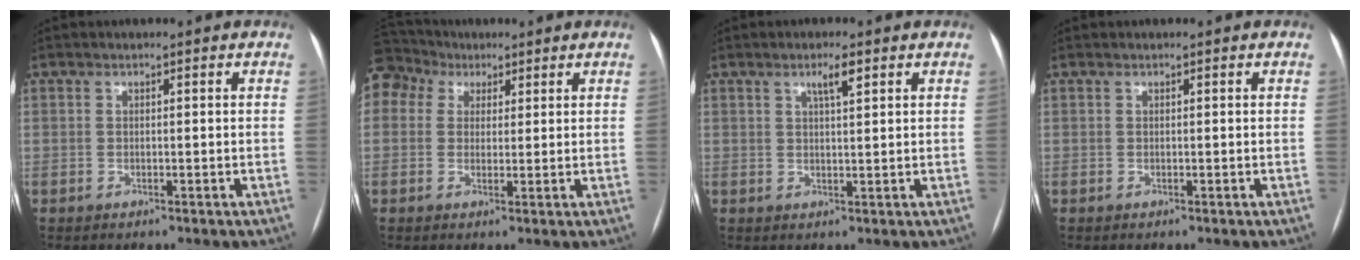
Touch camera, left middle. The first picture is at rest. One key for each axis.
{"total": 6.5, "fx": 3.9, "fy": 5.1, "fz": 0.9, "tx": -0.033, "ty": 0.038, "tz": 0.083}
{"total": 2.8, "fx": 1.6, "fy": 0.3, "fz": 2.3, "tx": -0.043, "ty": 0.003, "tz": 0.026}
{"total": 0.0}